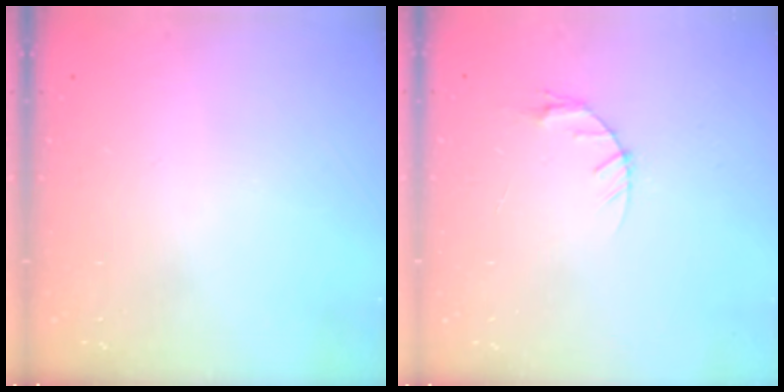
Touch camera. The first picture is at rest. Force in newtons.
{"total": 3.3, "press": 3.2, "slide": 0.5}